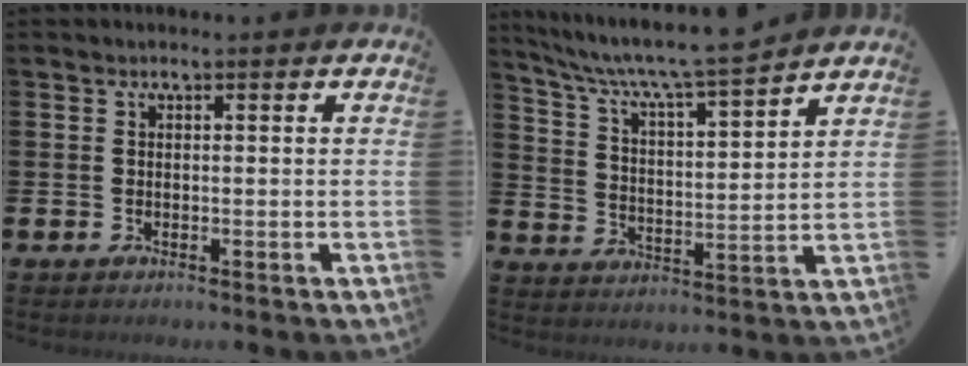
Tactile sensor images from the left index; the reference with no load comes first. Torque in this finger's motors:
{"motor_torque": [0.31, -0.31, 0.70, 0.21]}